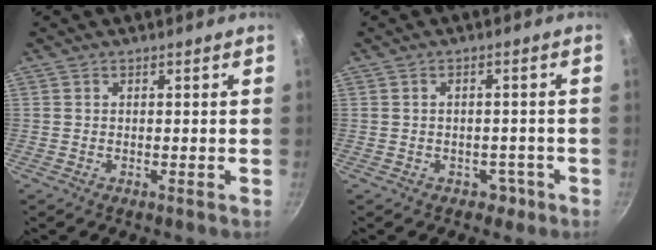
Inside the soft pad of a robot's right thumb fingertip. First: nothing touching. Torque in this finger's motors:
{"motor_torque": [-0.25, -0.01, 0.07, 0.38, -0.06]}